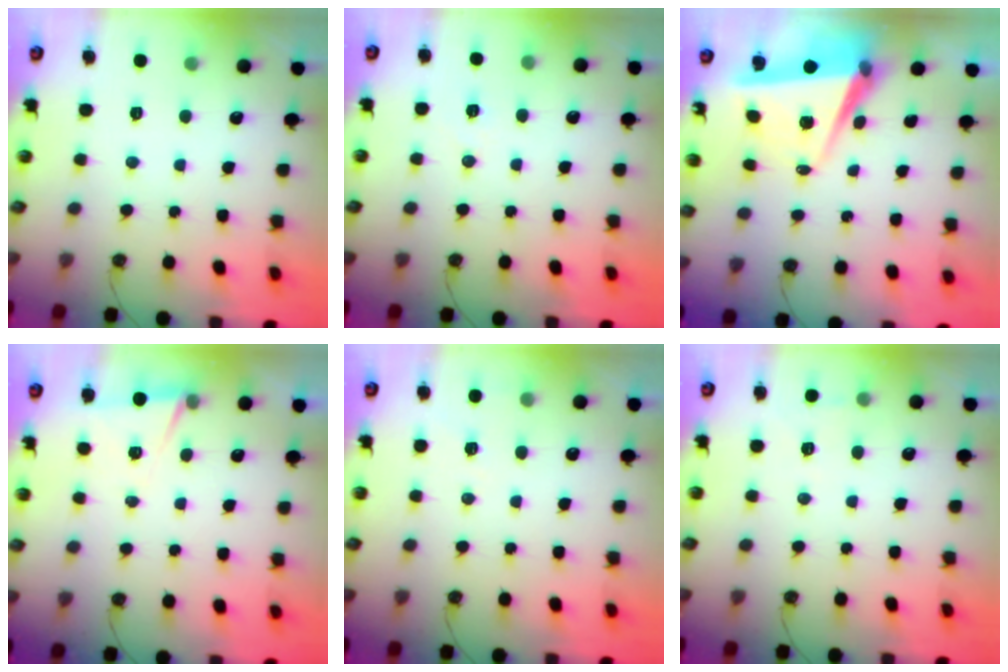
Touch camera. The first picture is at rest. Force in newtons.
{"total": 5.2, "press": 2.8, "slide": 4.4}
{"total": 6.9, "press": 5.3, "slide": 4.4}
{"total": 6.1, "press": 4.1, "slide": 4.6}
{"total": 3.6, "press": 3.4, "slide": 1.3}
{"total": 4.1, "press": 3.0, "slide": 2.8}